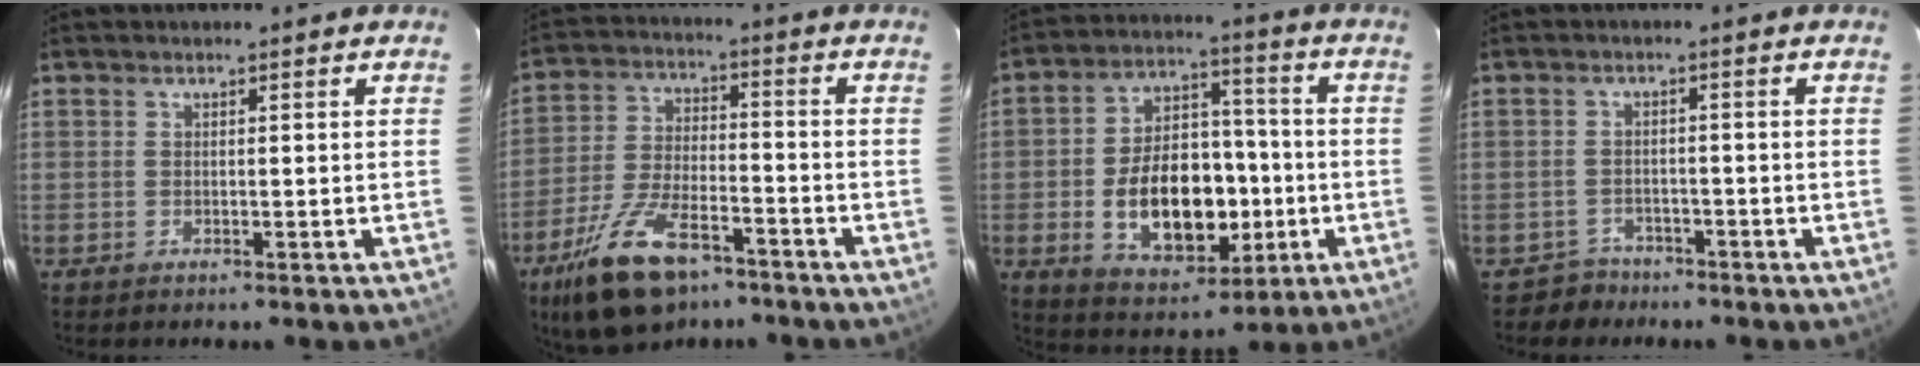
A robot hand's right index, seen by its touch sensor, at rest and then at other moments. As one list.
[{"total": 15.1, "force": [-9.8, 6.3, 9.6], "torque": [-0.207, -0.021, -0.177]}, {"total": 17.2, "force": [-3.5, 10.7, 13.0], "torque": [-0.247, 0.020, -0.035]}, {"total": 3.6, "force": [-2.6, 2.4, -0.6], "torque": [0.003, 0.016, -0.044]}]